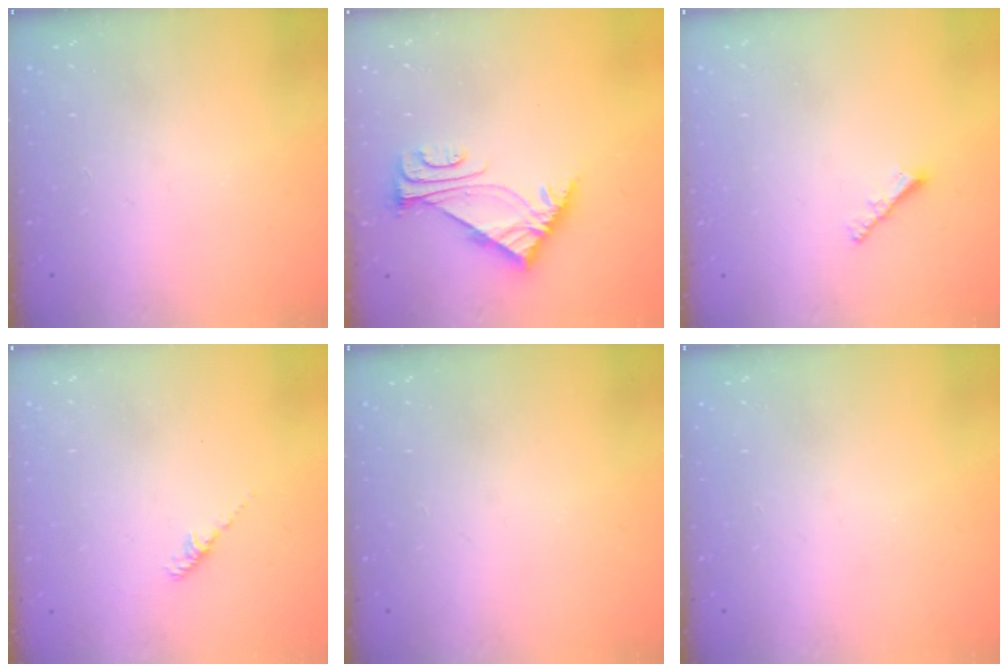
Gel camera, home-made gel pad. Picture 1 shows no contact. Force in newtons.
{"total": 5.4, "press": 5.3, "slide": 1.1}
{"total": 2.0, "press": 2.0, "slide": 0.5}
{"total": 2.2, "press": 2.1, "slide": 0.6}
{"total": 0.0}
{"total": 0.0}